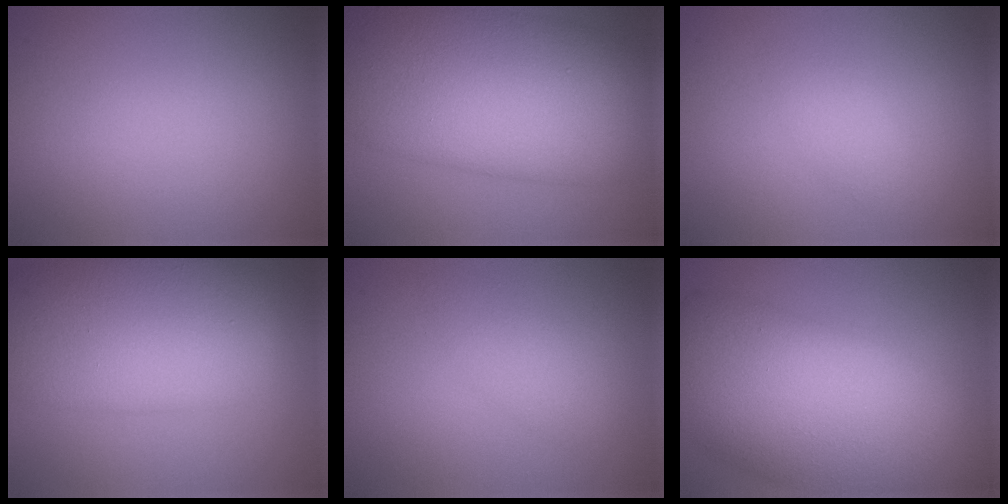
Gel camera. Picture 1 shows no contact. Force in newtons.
{"total": 14.5, "press": 14.5, "slide": 0.1}
{"total": 1.4, "press": 1.4, "slide": 0.1}
{"total": 11.1, "press": 11.1, "slide": 0.1}
{"total": 2.0, "press": 2.0, "slide": 0.1}
{"total": 14.7, "press": 14.6, "slide": 1.0}